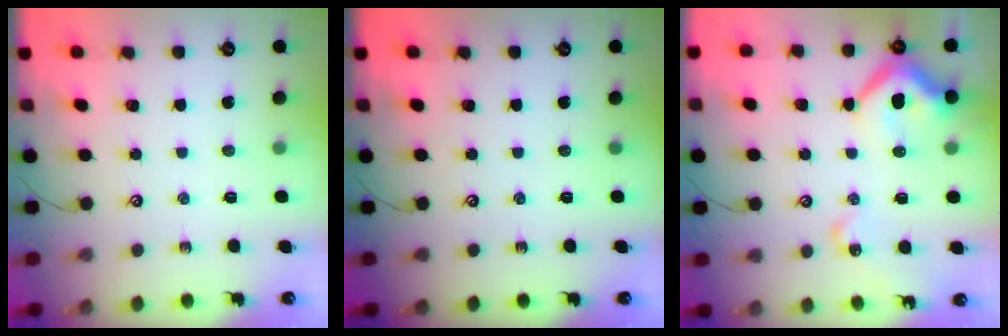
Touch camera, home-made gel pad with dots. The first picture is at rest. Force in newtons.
{"total": 0.0}
{"total": 13.7, "press": 13.6, "slide": 1.6}